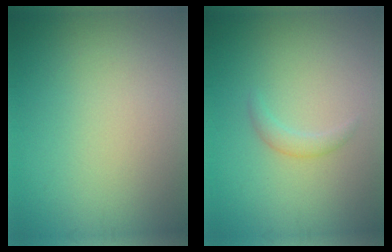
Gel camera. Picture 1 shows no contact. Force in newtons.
{"total": 1.2, "press": 1.2, "slide": 0.1}